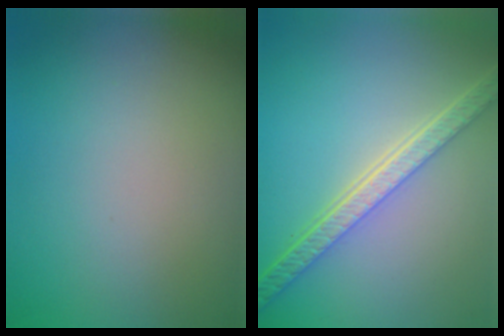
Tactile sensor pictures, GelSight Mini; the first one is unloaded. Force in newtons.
{"total": 5.7, "press": 4.3, "slide": 3.7}